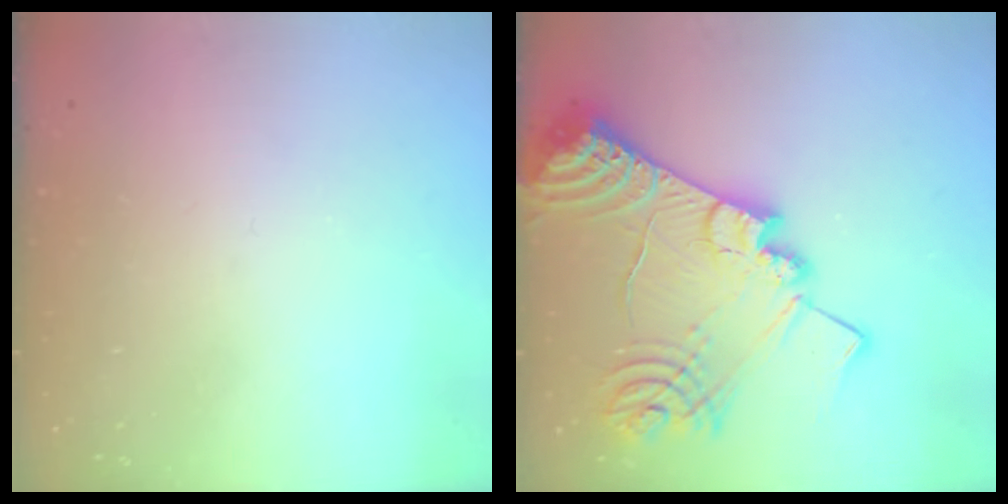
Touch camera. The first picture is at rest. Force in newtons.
{"total": 24.6, "press": 24.5, "slide": 2.5}